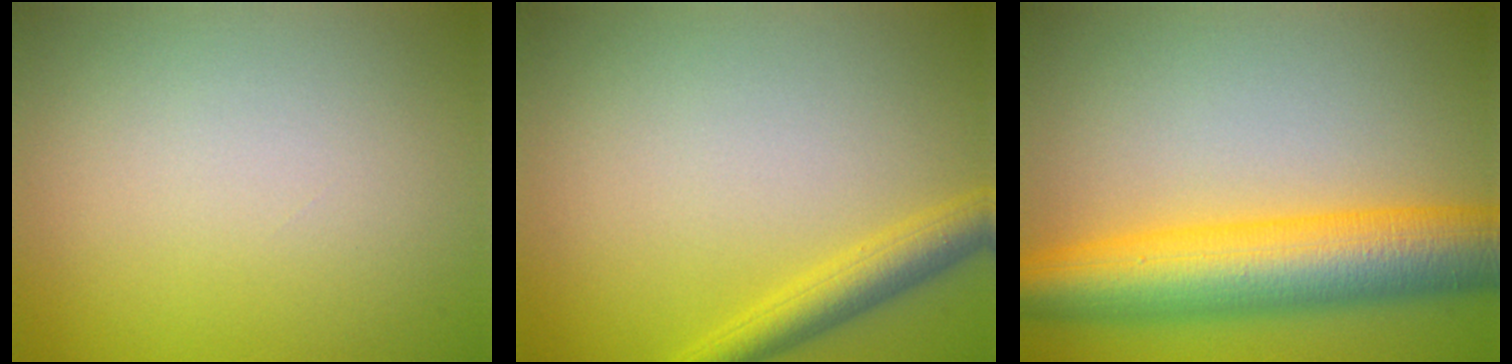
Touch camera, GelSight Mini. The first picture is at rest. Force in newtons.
{"total": 3.2, "press": 3.2, "slide": 0.2}
{"total": 10.0, "press": 10.0, "slide": 0.1}